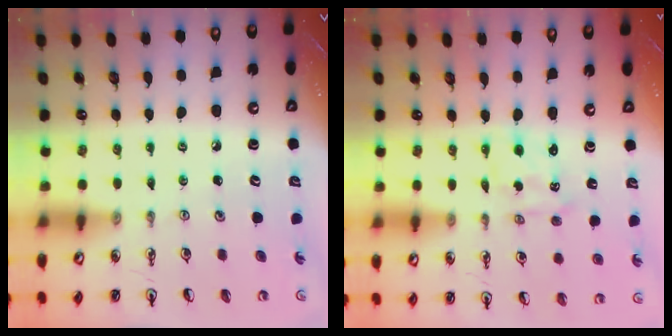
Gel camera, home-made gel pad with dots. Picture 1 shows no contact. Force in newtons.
{"total": 0.7, "press": 0.7, "slide": 0.1}